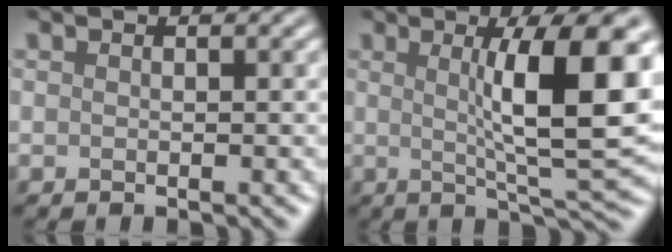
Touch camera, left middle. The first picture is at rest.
{"total": 9.7, "force": [1.6, 1.7, 9.5], "torque": [-0.124, 0.000, 0.033]}